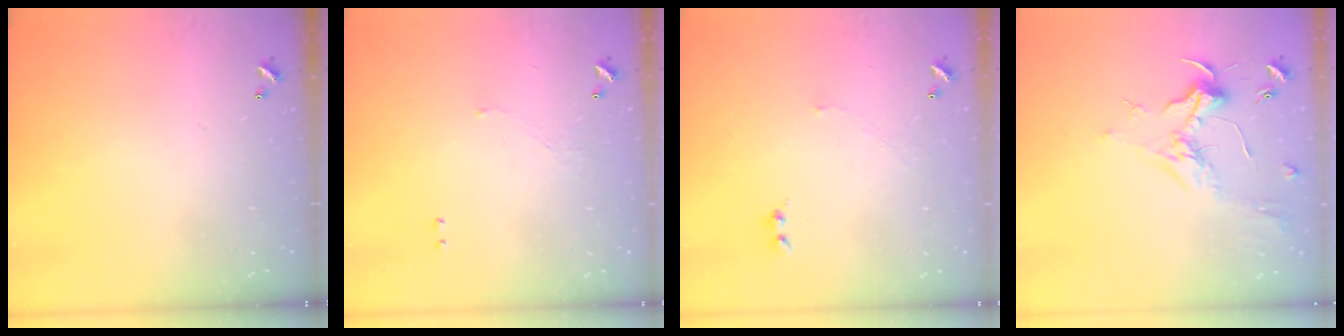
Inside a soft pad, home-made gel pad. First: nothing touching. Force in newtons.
{"total": 1.3, "press": 1.2, "slide": 0.5}
{"total": 2.6, "press": 2.6, "slide": 0.6}
{"total": 1.8, "press": 1.7, "slide": 0.7}